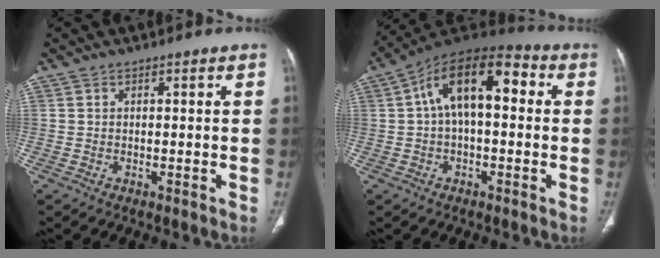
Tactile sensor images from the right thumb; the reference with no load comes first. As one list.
[{"total": 15.4, "force": [2.5, 7.8, 13.0], "torque": [-0.199, 0.043, 0.032]}]